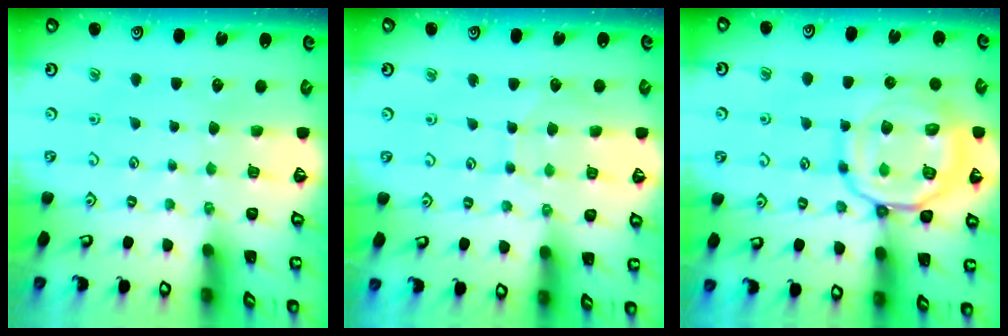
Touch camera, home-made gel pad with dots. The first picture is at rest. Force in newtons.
{"total": 5.5, "press": 5.5, "slide": 0.5}
{"total": 16.7, "press": 16.6, "slide": 1.9}